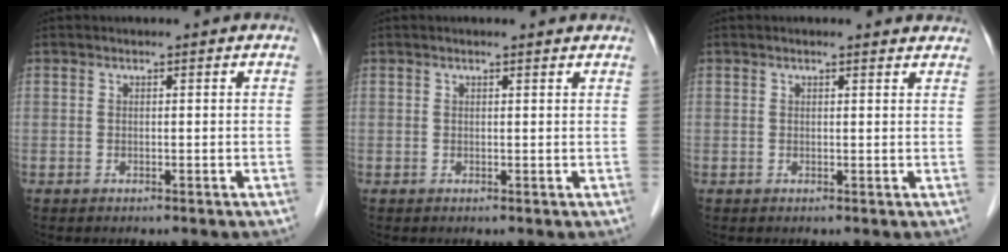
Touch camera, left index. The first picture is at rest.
{"total": 2.0, "force": [1.7, 0.2, 0.9], "torque": [-0.017, 0.008, 0.014]}
{"total": 3.5, "force": [3.2, 0.8, 1.3], "torque": [-0.014, 0.006, 0.023]}